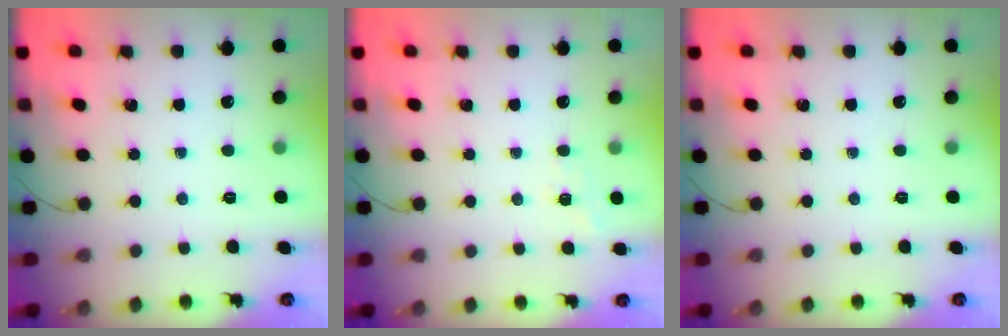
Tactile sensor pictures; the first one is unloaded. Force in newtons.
{"total": 2.7, "press": 2.2, "slide": 1.6}
{"total": 0.0}